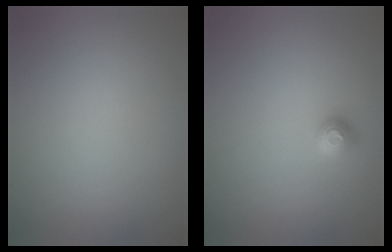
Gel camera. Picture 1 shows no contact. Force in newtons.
{"total": 1.1, "press": 1.0, "slide": 0.4}